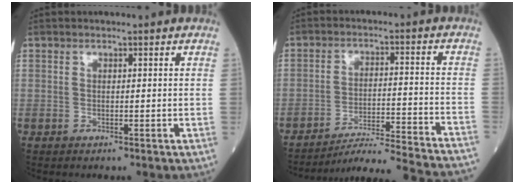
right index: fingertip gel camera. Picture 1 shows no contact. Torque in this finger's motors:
{"motor_torque": [-0.31, -0.50, 0.16, 0.07]}